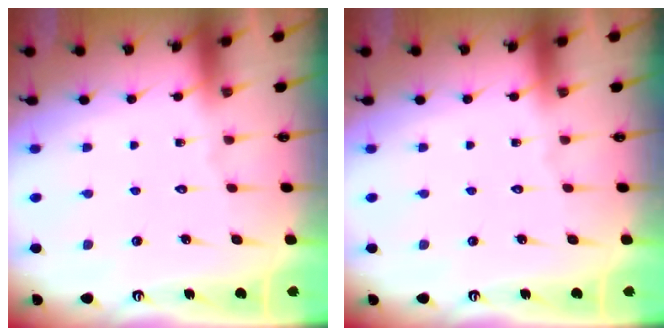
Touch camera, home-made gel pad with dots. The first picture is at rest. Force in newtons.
{"total": 0.0}